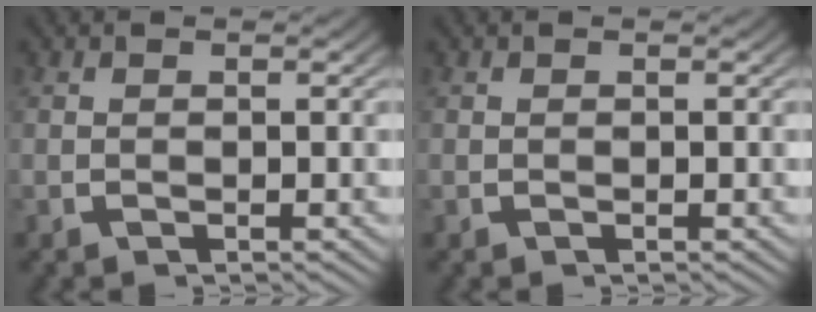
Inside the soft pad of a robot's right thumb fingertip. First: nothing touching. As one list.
[{"total": 0.0}]